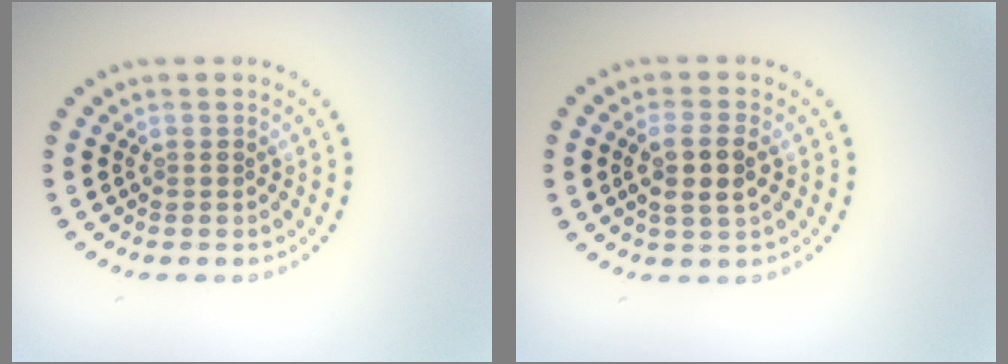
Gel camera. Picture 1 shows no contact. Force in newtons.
{"total": 2.9, "press": 2.7, "slide": 1.0}